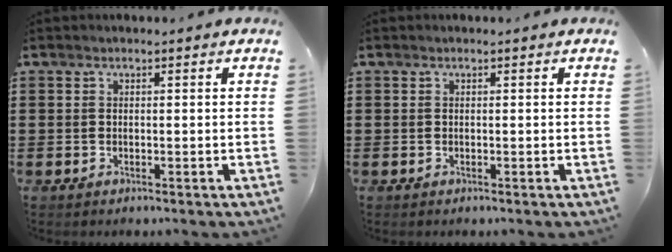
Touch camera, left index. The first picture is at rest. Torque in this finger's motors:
{"motor_torque": [0.00, 0.00, 0.01, 0.00]}